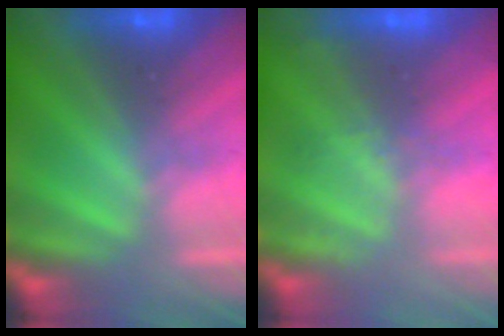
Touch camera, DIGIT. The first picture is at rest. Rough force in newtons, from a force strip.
{"total": 2.3}